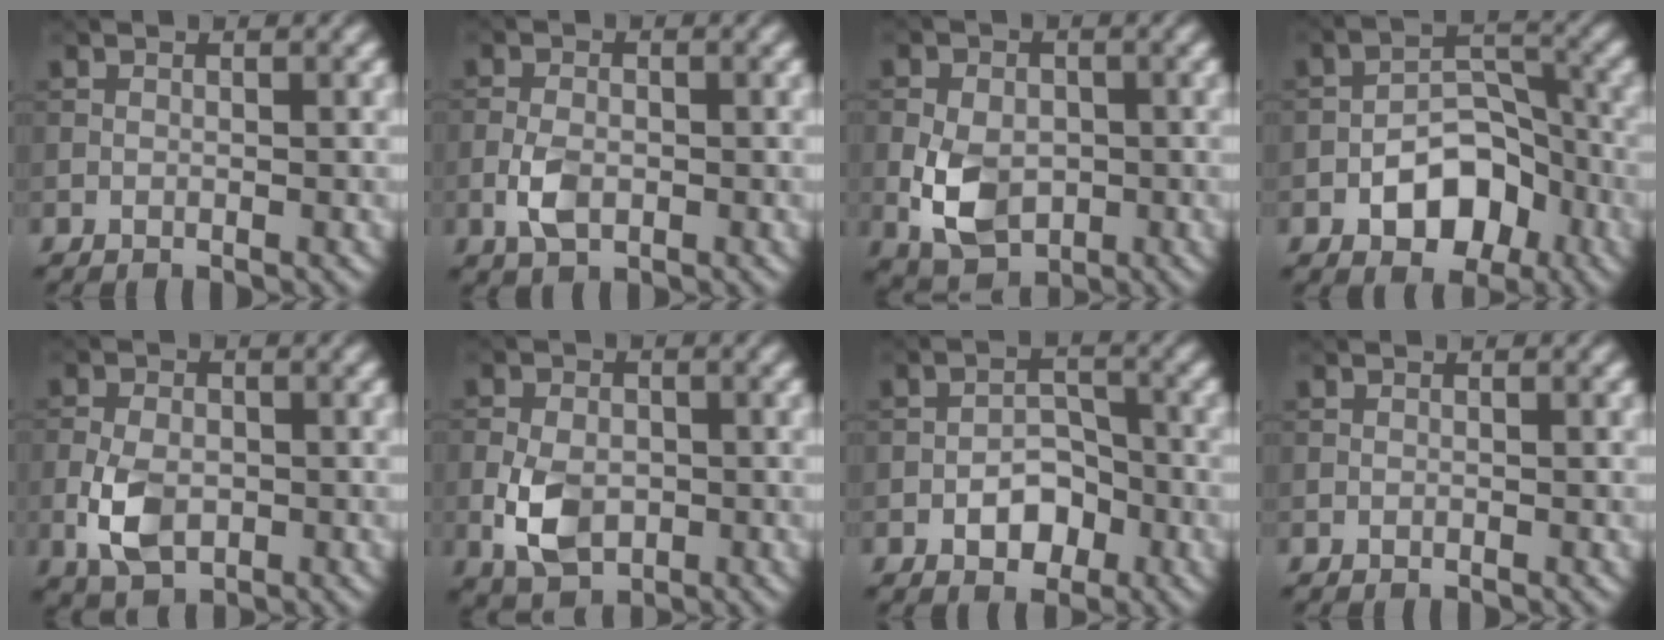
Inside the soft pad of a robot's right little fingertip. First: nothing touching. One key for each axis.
{"total": 2.9, "fx": -1.0, "fy": 1.7, "fz": 2.2, "tx": -0.048, "ty": -0.003, "tz": -0.023}
{"total": 6.2, "fx": -1.5, "fy": 4.3, "fz": 4.2, "tx": -0.089, "ty": -0.008, "tz": -0.033}
{"total": 6.4, "fx": -2.8, "fy": 3.8, "fz": 4.3, "tx": -0.054, "ty": 0.006, "tz": -0.050}
{"total": 4.8, "fx": -1.4, "fy": 3.0, "fz": 3.4, "tx": -0.074, "ty": -0.005, "tz": -0.030}
{"total": 5.3, "fx": -1.4, "fy": 3.5, "fz": 3.7, "tx": -0.078, "ty": -0.005, "tz": -0.031}
{"total": 3.5, "fx": -1.5, "fy": 2.2, "fz": 2.3, "tx": -0.031, "ty": 0.006, "tz": -0.028}
{"total": 0.0}